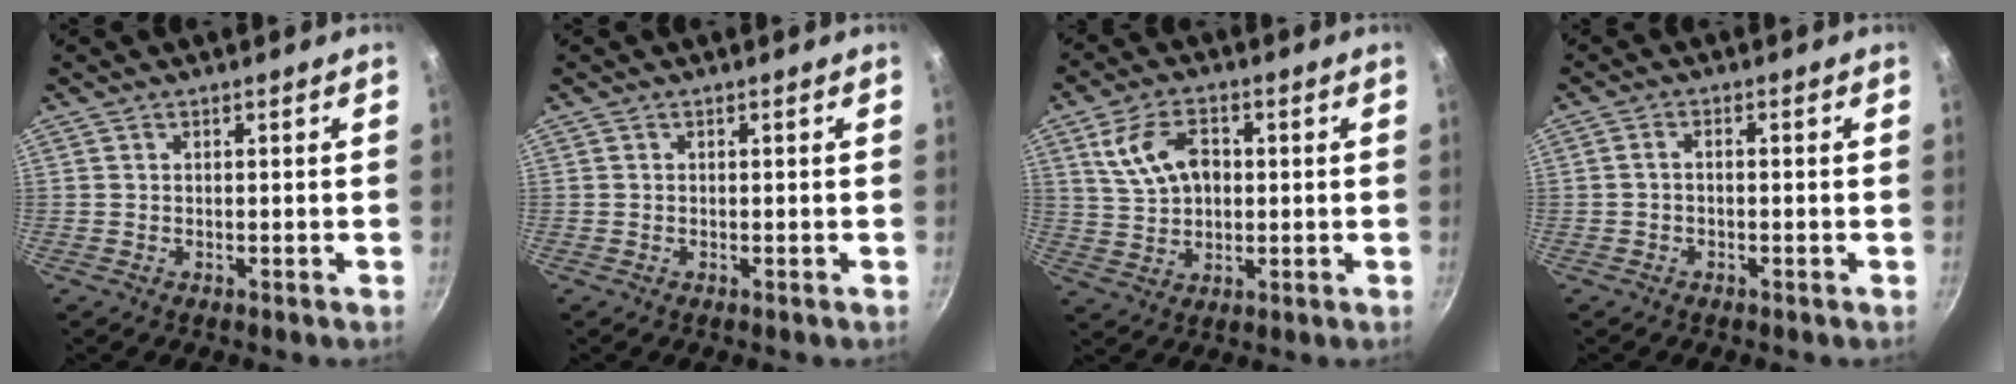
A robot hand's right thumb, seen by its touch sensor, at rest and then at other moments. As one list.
[{"total": 0.0}, {"total": 10.0, "force": [2.4, 6.5, 7.2], "torque": [-0.122, 0.003, 0.045]}, {"total": 1.6, "force": [-0.7, 0.8, 1.2], "torque": [-0.024, 0.016, -0.014]}]